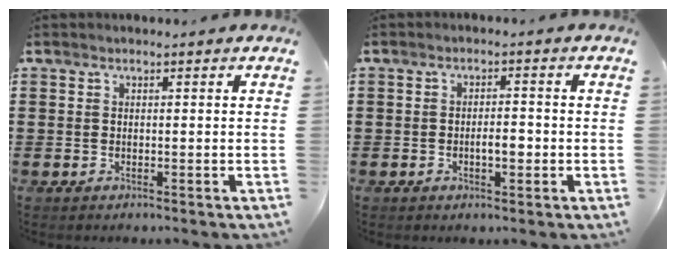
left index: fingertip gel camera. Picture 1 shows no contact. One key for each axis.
{"total": 3.0, "fx": -0.6, "fy": 1.1, "fz": 2.7, "tx": -0.050, "ty": 0.006, "tz": -0.013}